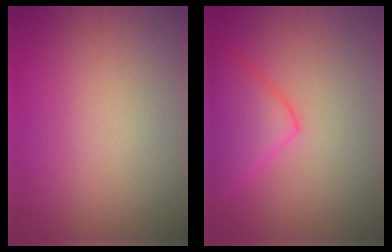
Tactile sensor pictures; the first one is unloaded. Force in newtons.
{"total": 4.9, "press": 4.8, "slide": 0.3}